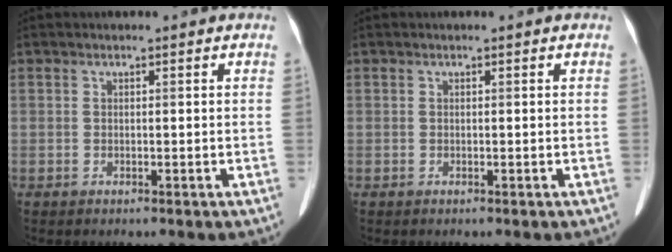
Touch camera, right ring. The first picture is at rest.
{"total": 0.0}